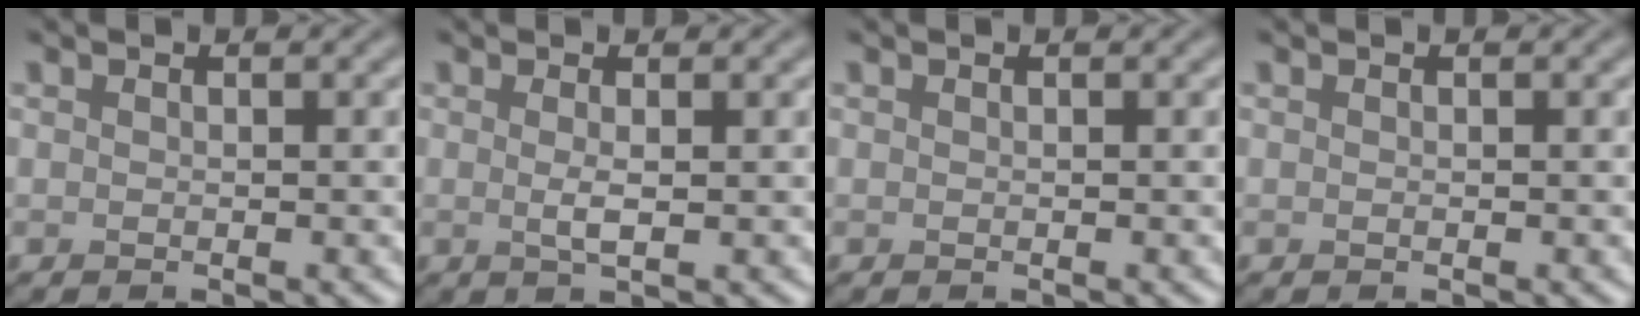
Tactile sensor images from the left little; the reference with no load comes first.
{"total": 1.4, "force": [0.2, 0.3, 1.4], "torque": [-0.026, 0.000, 0.001]}
{"total": 0.0}
{"total": 0.0}